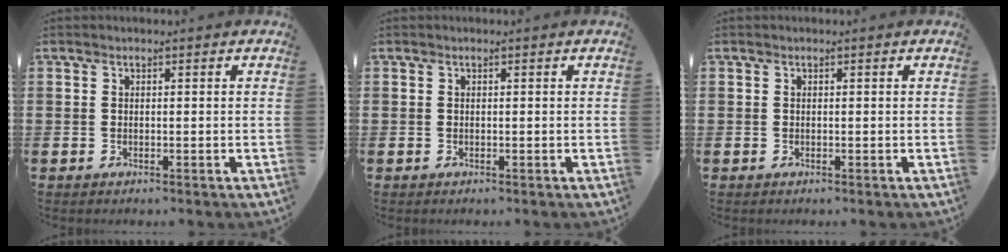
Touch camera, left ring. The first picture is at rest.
{"total": 0.0}
{"total": 0.0}